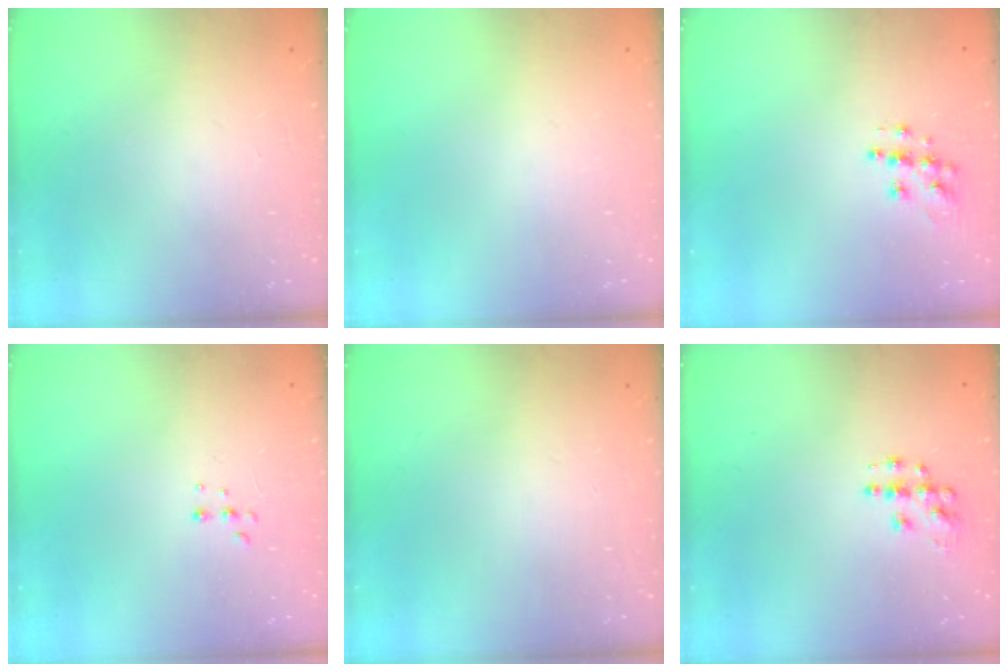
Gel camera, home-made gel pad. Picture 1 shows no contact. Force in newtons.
{"total": 0.0}
{"total": 8.9, "press": 8.9, "slide": 0.5}
{"total": 3.8, "press": 3.7, "slide": 0.8}
{"total": 0.0}
{"total": 7.0, "press": 7.0, "slide": 0.4}